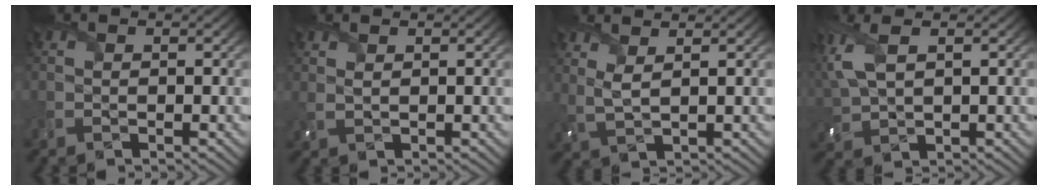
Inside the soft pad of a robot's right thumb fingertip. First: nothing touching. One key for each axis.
{"total": 1.3, "fx": 0.9, "fy": 0.6, "fz": 0.9, "tx": -0.030, "ty": 0.001, "tz": 0.021}
{"total": 3.0, "fx": 1.9, "fy": 0.7, "fz": 2.2, "tx": -0.064, "ty": 0.003, "tz": 0.046}
{"total": 7.3, "fx": 2.8, "fy": 3.7, "fz": 5.7, "tx": -0.177, "ty": 0.010, "tz": 0.056}